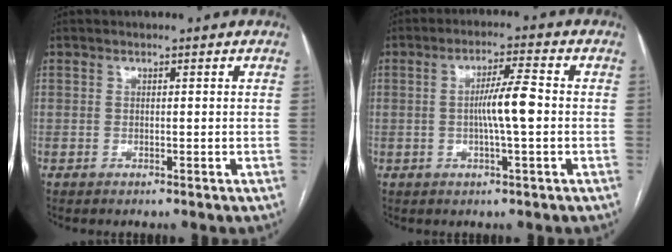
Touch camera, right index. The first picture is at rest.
{"total": 6.0, "force": [-0.4, 0.1, 6.0], "torque": [-0.108, 0.005, -0.010]}